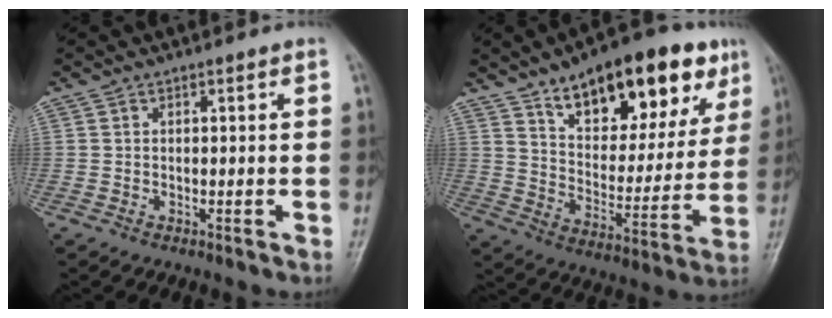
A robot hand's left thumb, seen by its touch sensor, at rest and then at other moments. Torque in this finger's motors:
{"motor_torque": [1.89, 1.89, 1.52, -1.25, 0.12]}